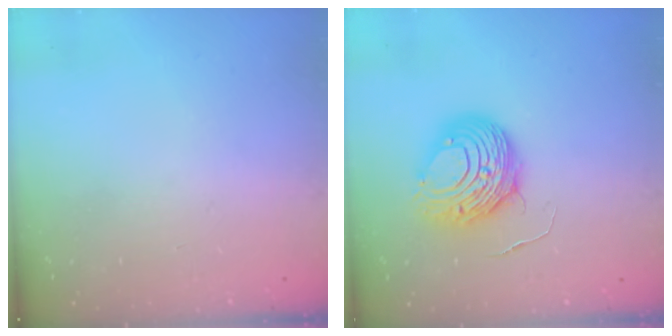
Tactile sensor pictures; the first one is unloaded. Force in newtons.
{"total": 8.7, "press": 8.7, "slide": 0.9}